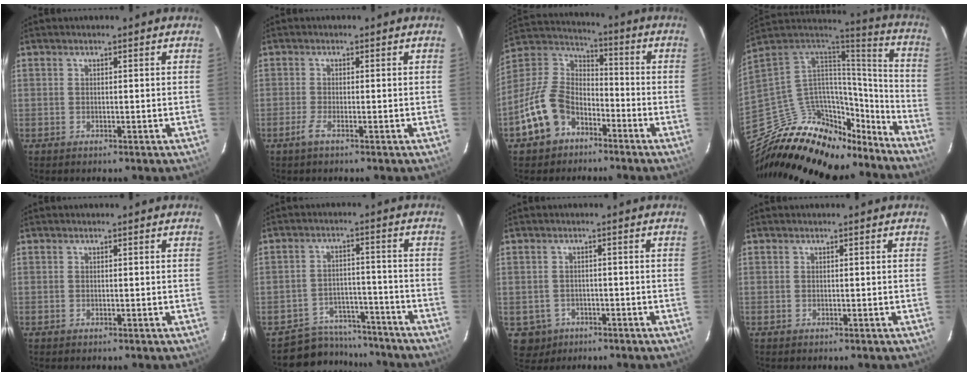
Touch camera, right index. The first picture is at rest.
{"total": 1.9, "force": [-1.1, -0.1, 1.5], "torque": [-0.033, -0.006, -0.025]}
{"total": 14.7, "force": [-8.0, 10.3, 6.8], "torque": [-0.167, 0.026, -0.136]}
{"total": 28.2, "force": [-21.5, 13.0, 12.7], "torque": [-0.236, 0.038, -0.316]}
{"total": 0.0}
{"total": 10.0, "force": [-8.8, 4.8, 0.3], "torque": [-0.017, 0.037, -0.119]}
{"total": 4.7, "force": [-1.8, 4.3, 0.5], "torque": [-0.021, 0.009, -0.020]}
{"total": 0.0}